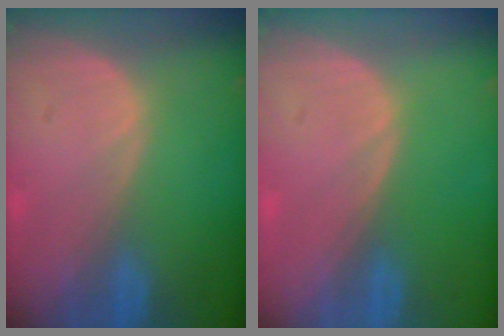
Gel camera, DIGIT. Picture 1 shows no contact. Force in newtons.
{"total": 0.0}